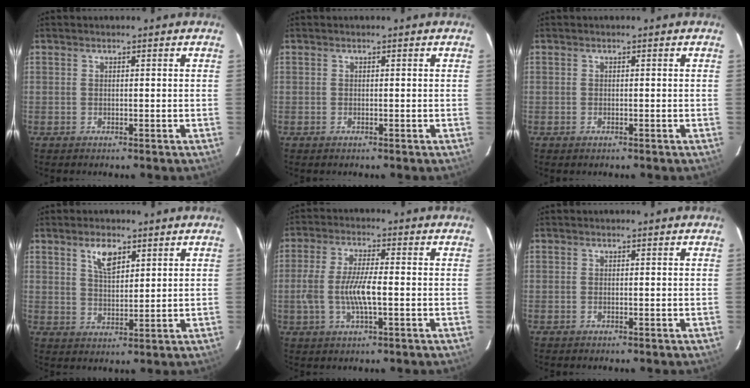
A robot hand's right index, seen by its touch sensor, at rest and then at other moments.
{"total": 0.0}
{"total": 0.6, "force": [-0.3, 0.4, 0.3], "torque": [-0.005, -0.001, -0.006]}
{"total": 5.5, "force": [3.1, 2.4, 3.8], "torque": [-0.066, 0.003, 0.058]}
{"total": 8.5, "force": [-1.5, 2.1, 8.1], "torque": [-0.162, -0.002, -0.030]}
{"total": 0.0}